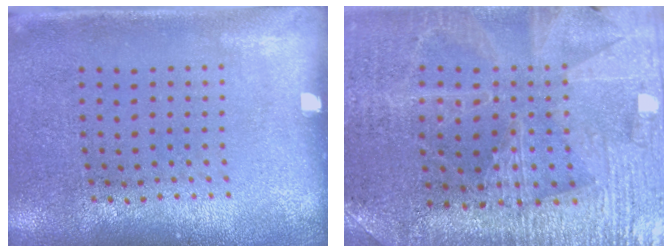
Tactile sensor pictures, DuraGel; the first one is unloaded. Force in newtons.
{"total": 3.0, "press": 2.9, "slide": 0.5}